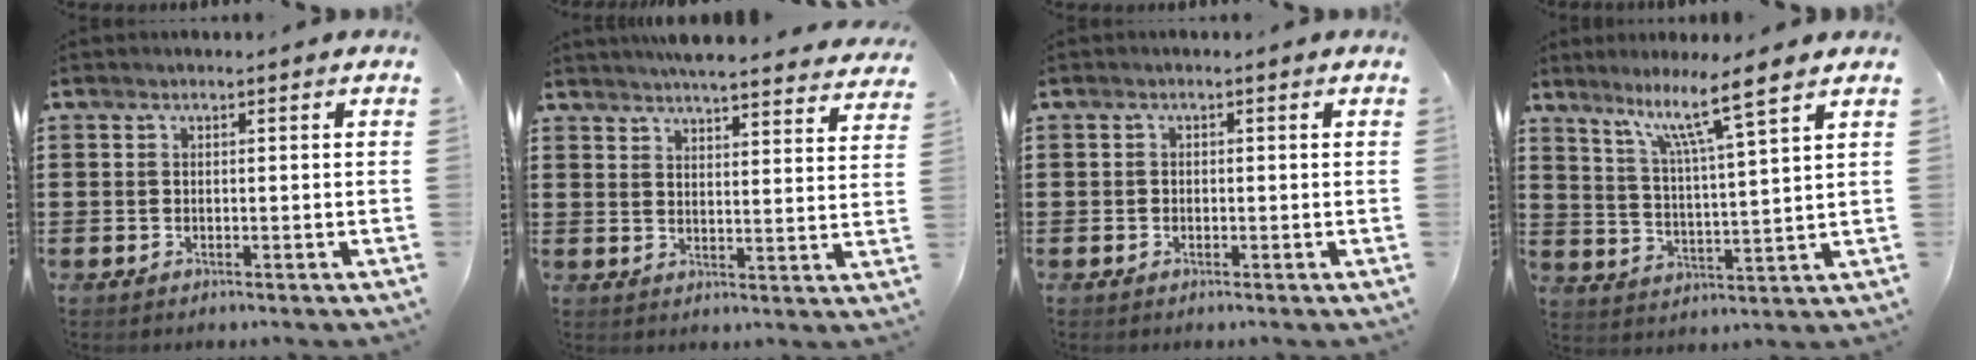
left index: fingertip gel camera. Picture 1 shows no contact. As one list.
[{"total": 4.8, "force": [4.8, -0.2, 0.8], "torque": [-0.029, -0.030, 0.083]}, {"total": 0.6, "force": [-0.4, 0.5, 0.1], "torque": [-0.002, 0.002, -0.008]}, {"total": 8.1, "force": [6.2, -0.6, 5.3], "torque": [-0.114, -0.035, 0.099]}]